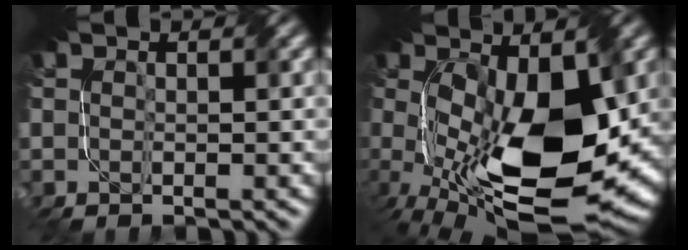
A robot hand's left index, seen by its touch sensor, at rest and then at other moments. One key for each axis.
{"total": 13.6, "fx": -0.7, "fy": 6.2, "fz": 12.0, "tx": -0.192, "ty": -0.027, "tz": -0.006}